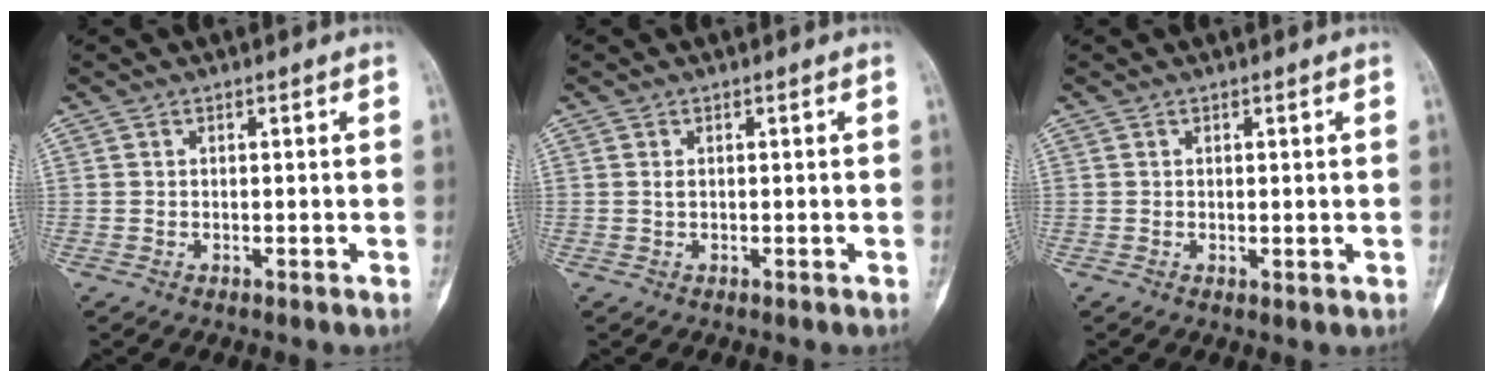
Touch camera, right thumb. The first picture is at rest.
{"total": 0.6, "force": [0.0, 0.3, 0.5], "torque": [-0.010, 0.000, -0.001]}
{"total": 0.8, "force": [0.2, 0.4, 0.6], "torque": [-0.004, -0.002, 0.005]}